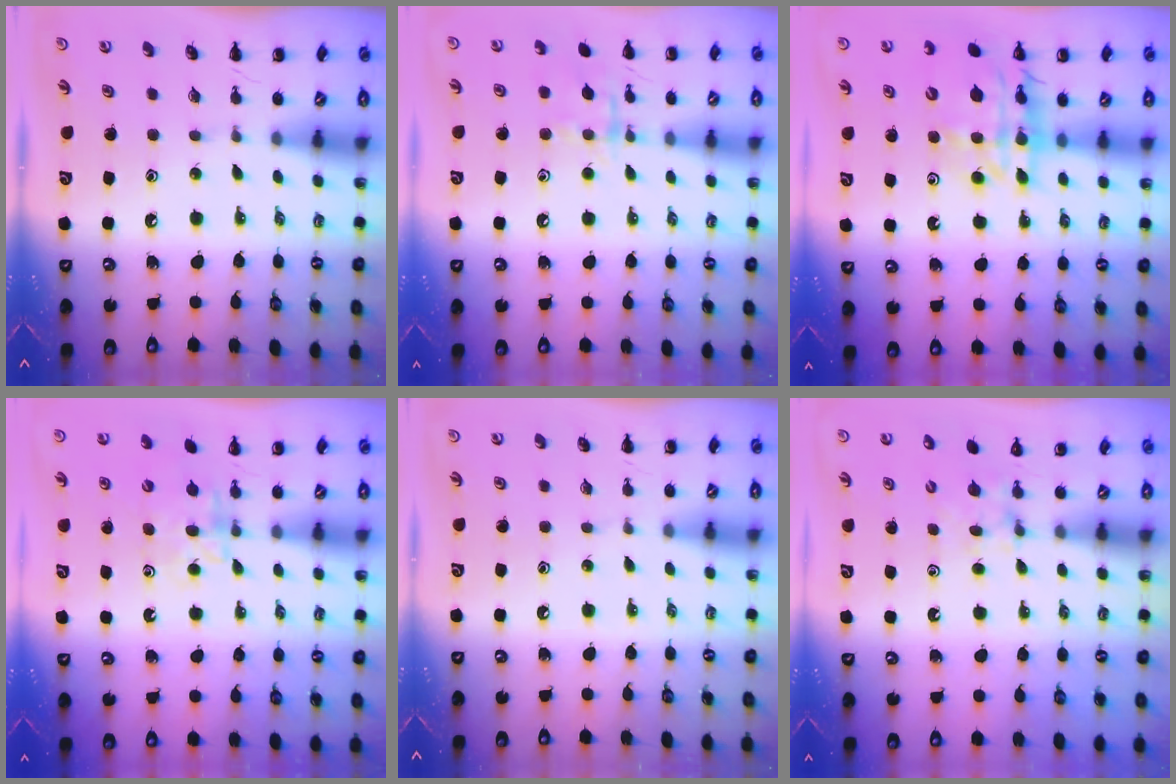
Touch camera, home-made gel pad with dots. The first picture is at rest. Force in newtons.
{"total": 9.1, "press": 9.1, "slide": 0.7}
{"total": 16.9, "press": 16.5, "slide": 4.0}
{"total": 6.1, "press": 6.1, "slide": 0.7}
{"total": 0.0}
{"total": 3.3, "press": 3.0, "slide": 1.3}